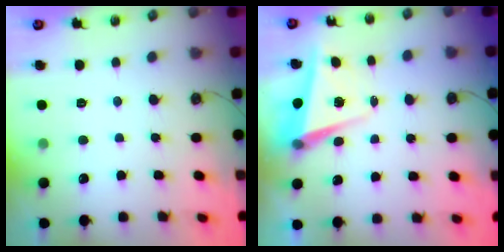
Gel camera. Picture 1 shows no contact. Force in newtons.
{"total": 5.4, "press": 5.3, "slide": 1.3}